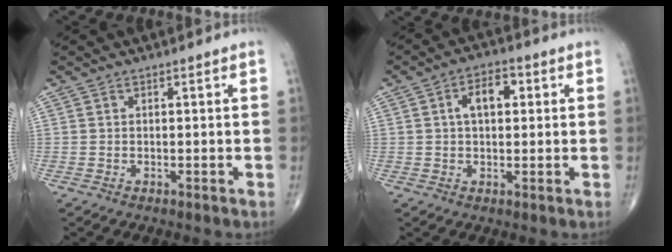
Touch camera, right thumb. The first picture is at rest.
{"total": 6.2, "force": [1.3, 3.6, 4.9], "torque": [-0.073, 0.014, 0.015]}